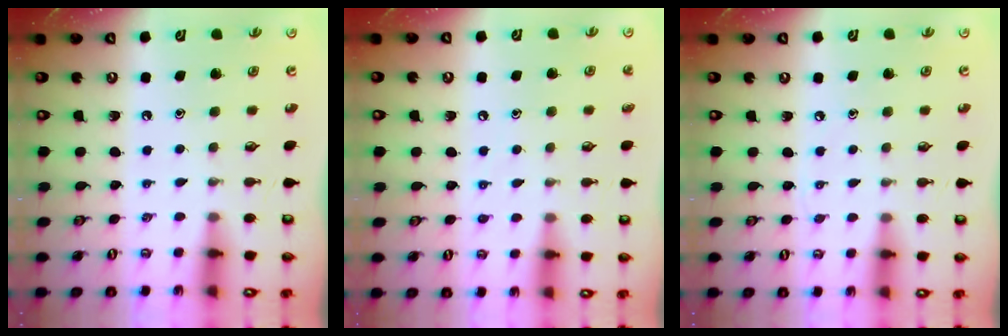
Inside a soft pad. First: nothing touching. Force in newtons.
{"total": 4.6, "press": 4.5, "slide": 0.5}
{"total": 3.7, "press": 3.6, "slide": 0.9}